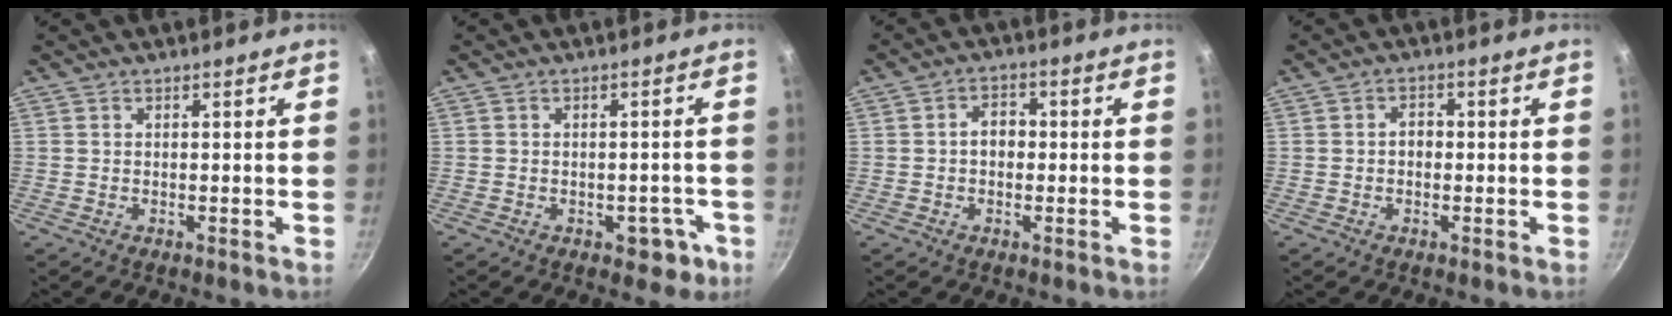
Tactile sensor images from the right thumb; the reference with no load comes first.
{"total": 4.1, "force": [-2.0, 2.6, 2.3], "torque": [-0.005, 0.015, -0.022]}
{"total": 3.8, "force": [-0.1, 2.8, 2.6], "torque": [-0.029, 0.015, -0.009]}
{"total": 2.2, "force": [-0.2, 1.7, 1.4], "torque": [-0.011, 0.012, -0.008]}